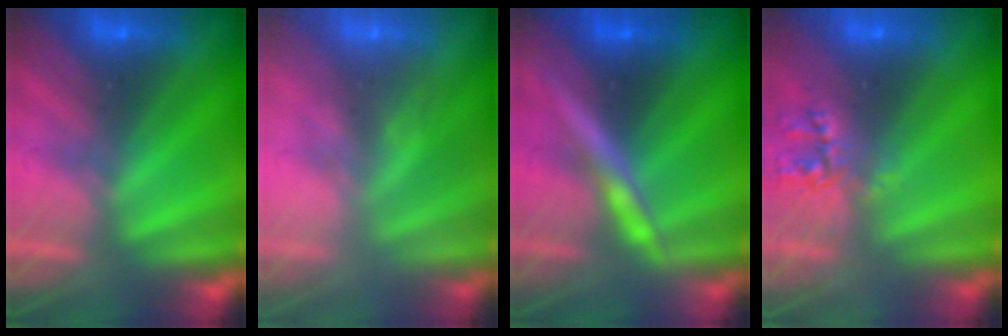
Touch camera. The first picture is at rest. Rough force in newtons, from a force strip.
{"total": 2.3}
{"total": 2.9}
{"total": 2.3}